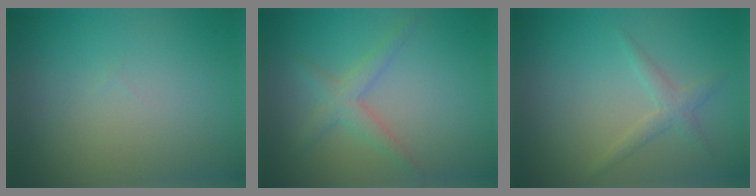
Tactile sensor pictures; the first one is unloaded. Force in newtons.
{"total": 2.3, "press": 2.3, "slide": 0.1}
{"total": 1.7, "press": 1.7, "slide": 0.1}